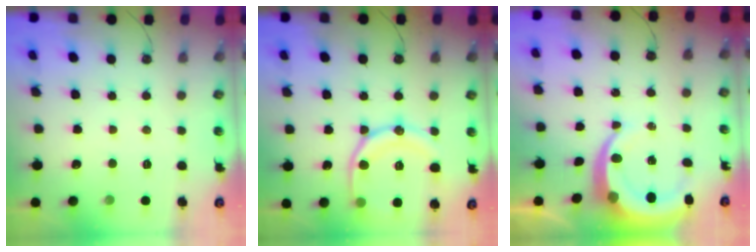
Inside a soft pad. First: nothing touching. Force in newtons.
{"total": 16.9, "press": 16.8, "slide": 1.9}
{"total": 8.9, "press": 8.8, "slide": 1.0}